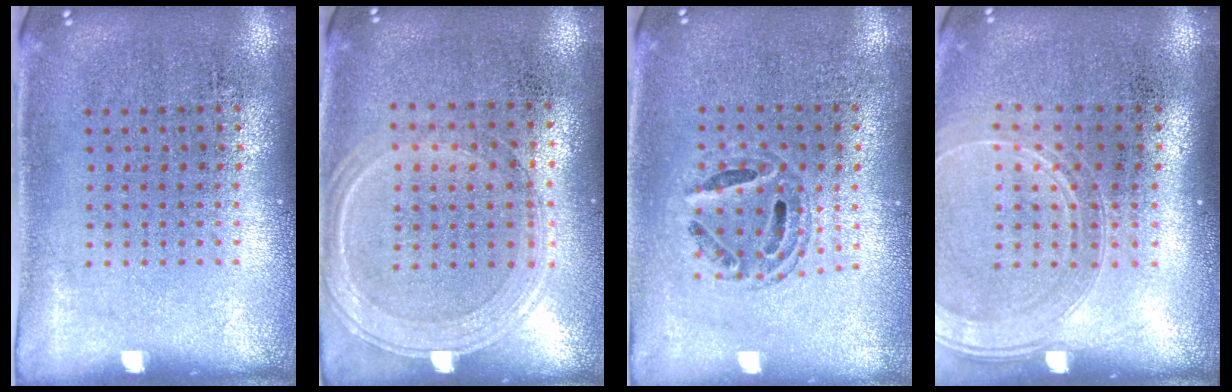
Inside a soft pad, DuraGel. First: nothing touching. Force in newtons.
{"total": 0.7, "press": 0.7, "slide": 0.2}
{"total": 0.7, "press": 0.7, "slide": 0.2}
{"total": 1.7, "press": 1.6, "slide": 0.7}